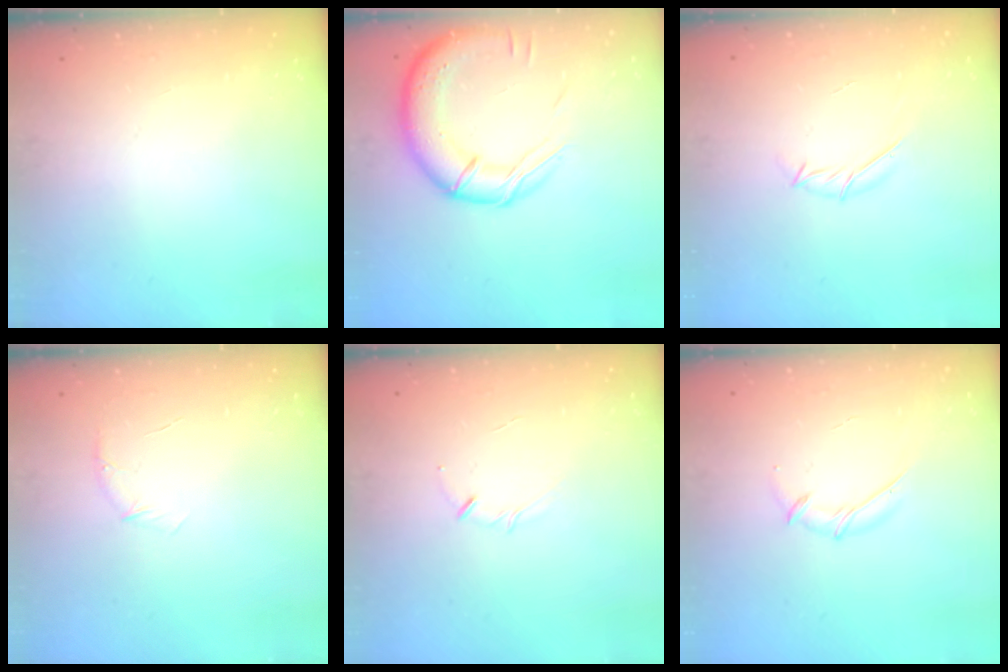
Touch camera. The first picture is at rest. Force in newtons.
{"total": 16.5, "press": 16.2, "slide": 2.9}
{"total": 6.4, "press": 6.2, "slide": 1.5}
{"total": 5.2, "press": 5.0, "slide": 1.5}
{"total": 3.1, "press": 3.0, "slide": 0.7}
{"total": 6.1, "press": 6.0, "slide": 1.1}